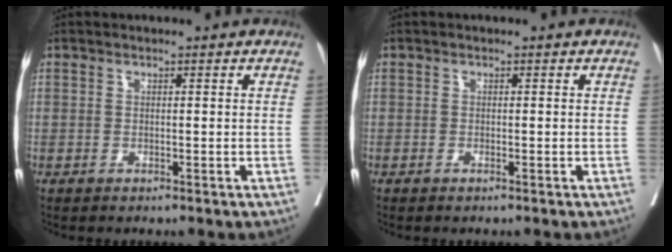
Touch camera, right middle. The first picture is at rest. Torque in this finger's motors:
{"motor_torque": [-0.02, -0.69, -0.04, -0.01]}